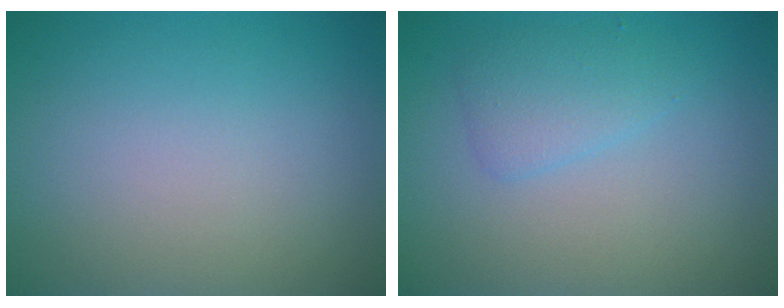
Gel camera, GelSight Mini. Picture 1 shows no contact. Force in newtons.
{"total": 2.1, "press": 2.1, "slide": 0.1}